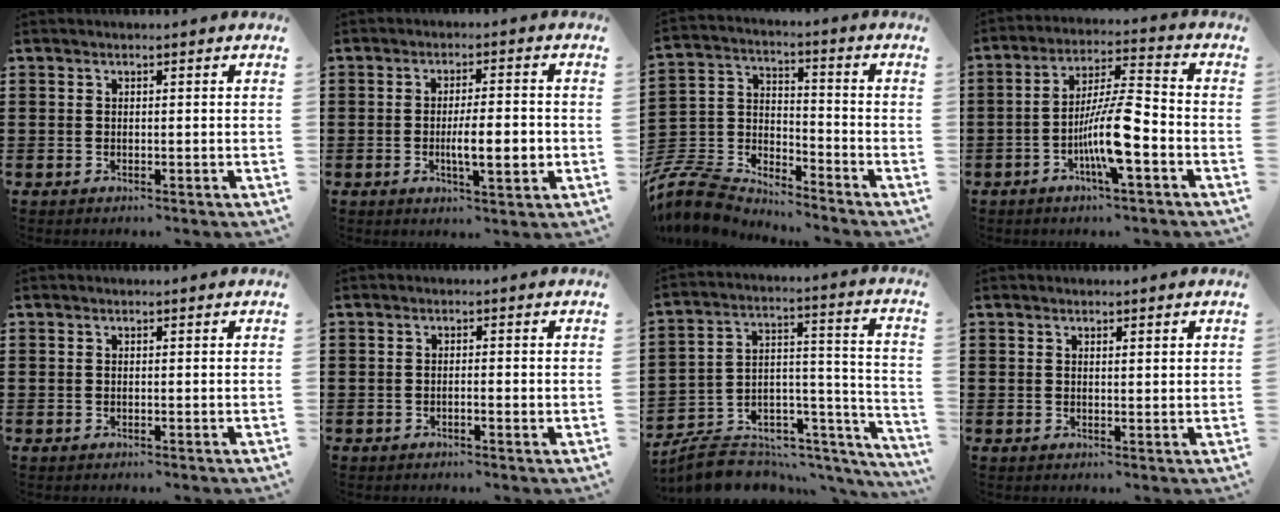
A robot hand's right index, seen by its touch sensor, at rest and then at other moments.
{"total": 6.9, "force": [-1.2, 1.6, 6.6], "torque": [-0.096, -0.005, -0.022]}
{"total": 8.1, "force": [-7.6, 2.2, 1.7], "torque": [-0.066, -0.003, -0.159]}
{"total": 10.2, "force": [-3.6, 1.7, 9.4], "torque": [-0.188, -0.007, -0.072]}
{"total": 0.0}
{"total": 1.0, "force": [-0.5, 0.1, 0.9], "torque": [-0.017, -0.004, -0.008]}
{"total": 7.1, "force": [-5.9, 3.5, 1.7], "torque": [-0.033, 0.003, -0.108]}
{"total": 0.8, "force": [0.6, 0.1, 0.6], "torque": [-0.012, 0.000, 0.012]}